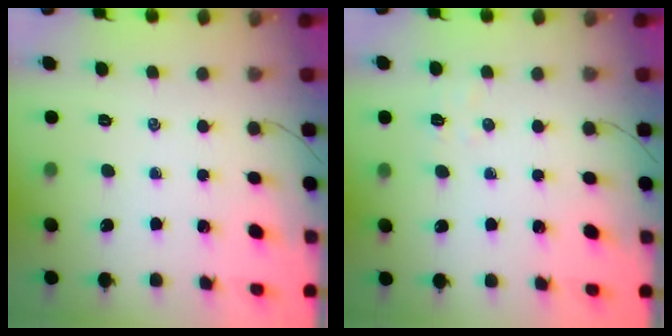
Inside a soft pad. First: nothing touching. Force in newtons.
{"total": 4.2, "press": 4.1, "slide": 0.8}